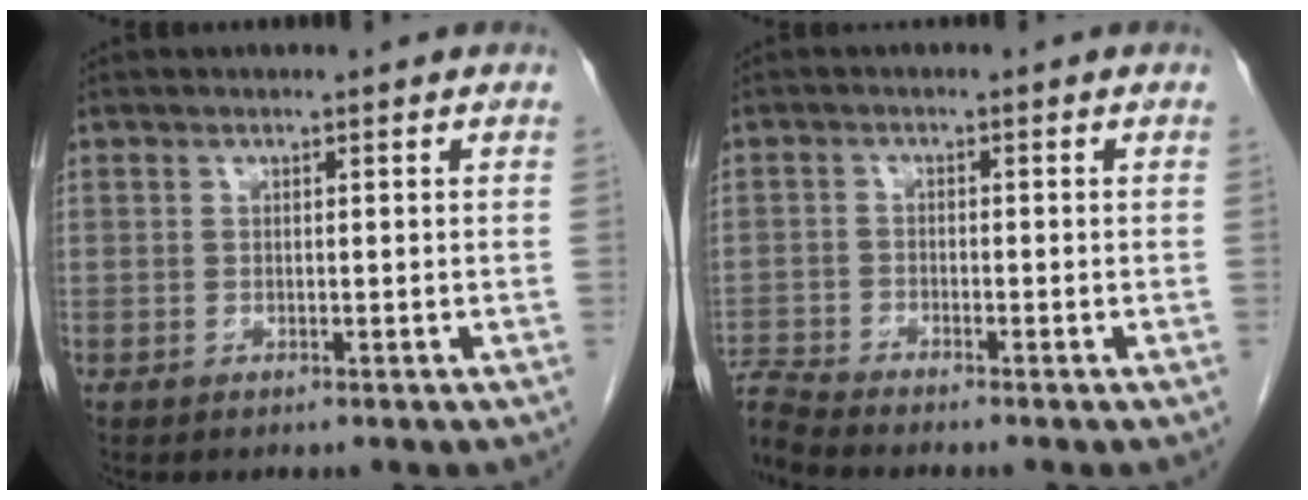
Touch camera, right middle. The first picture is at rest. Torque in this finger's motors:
{"motor_torque": [-0.56, -0.52, 0.06, 0.05]}